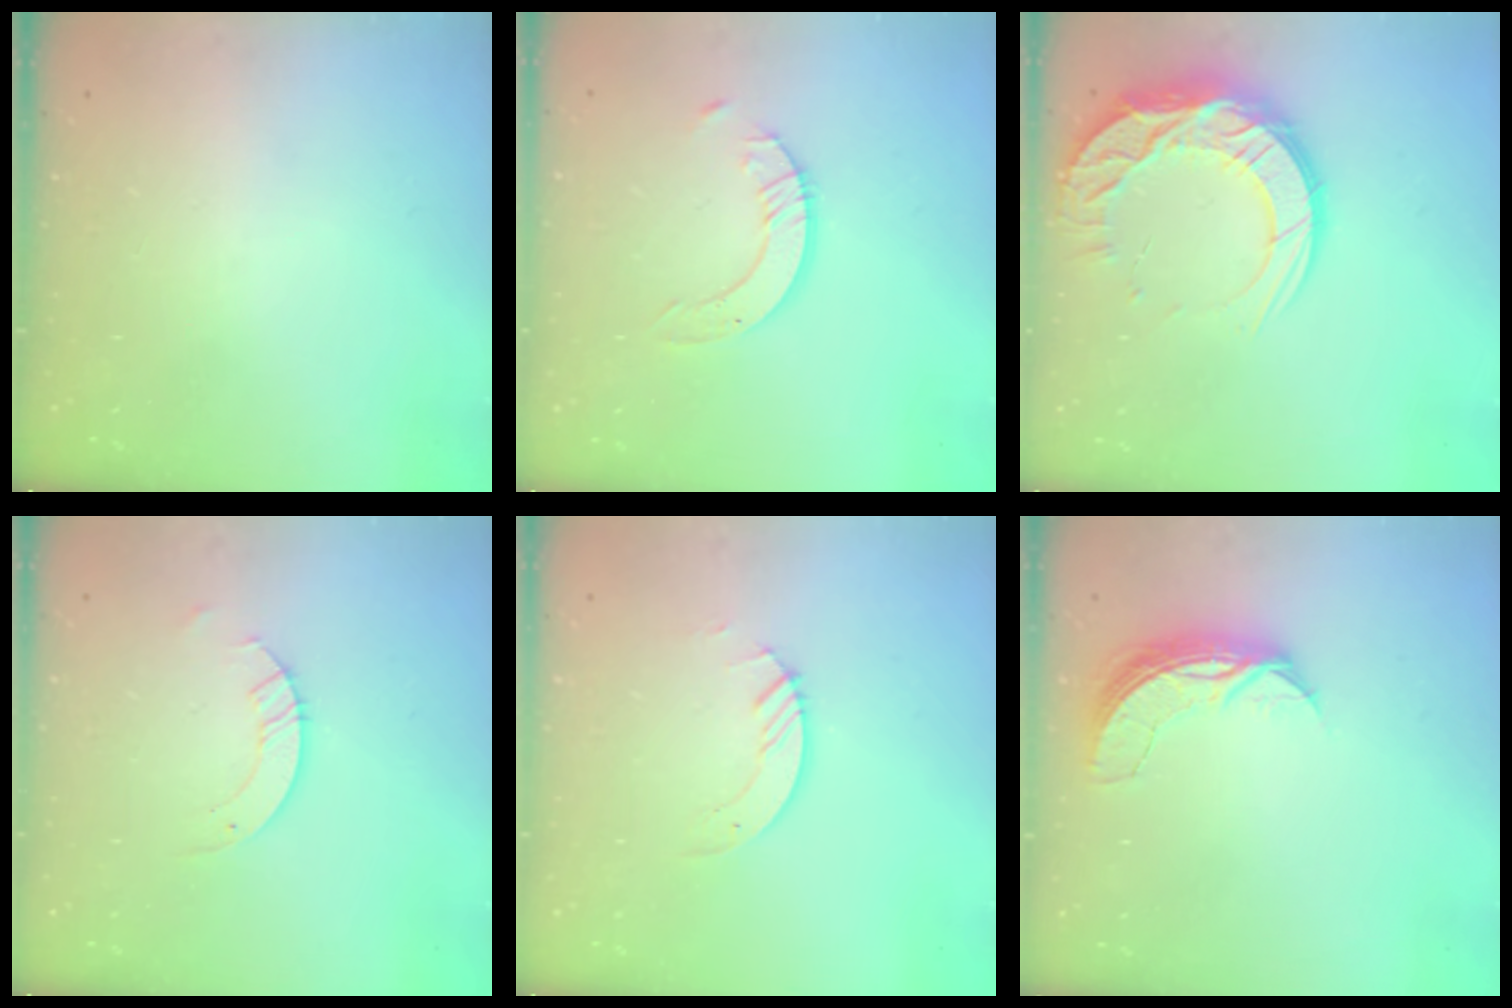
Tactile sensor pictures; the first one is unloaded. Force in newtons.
{"total": 3.5, "press": 3.4, "slide": 0.4}
{"total": 16.5, "press": 16.5, "slide": 1.4}
{"total": 3.2, "press": 3.2, "slide": 0.3}
{"total": 2.9, "press": 2.9, "slide": 0.3}
{"total": 7.2, "press": 7.2, "slide": 0.5}